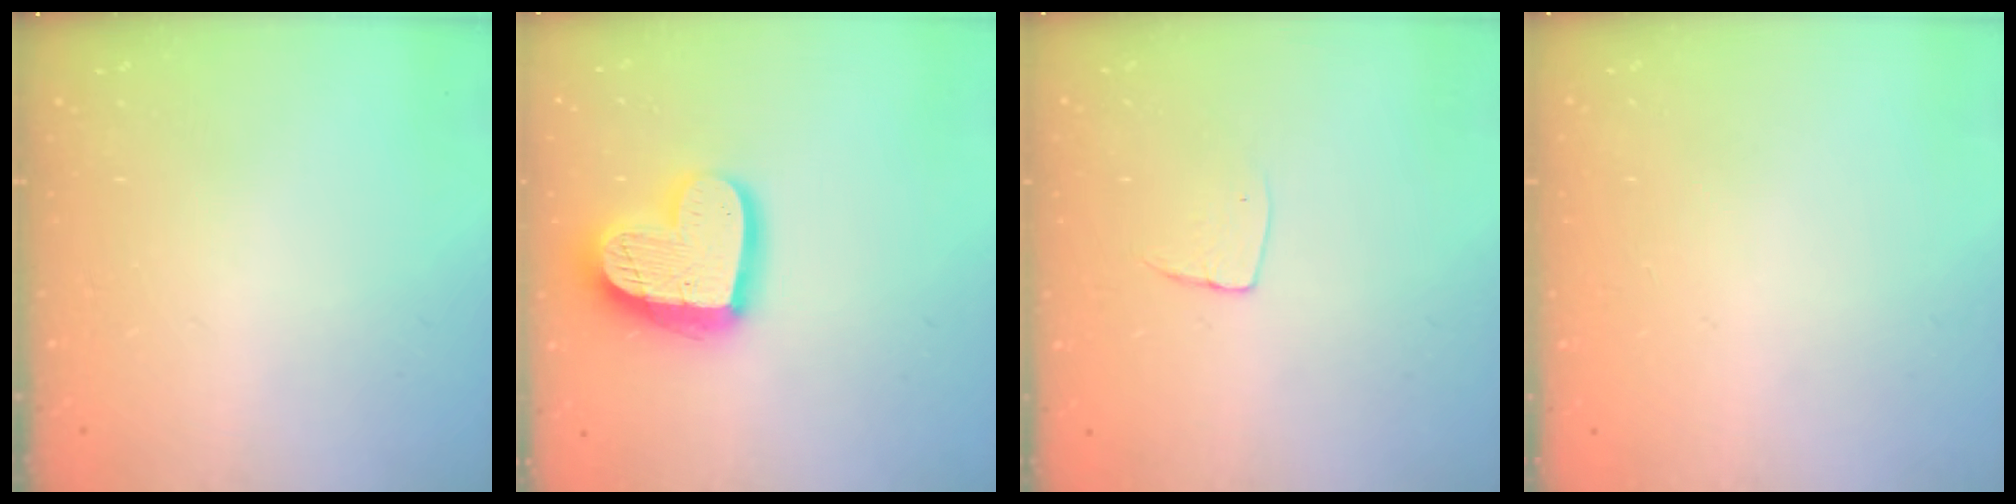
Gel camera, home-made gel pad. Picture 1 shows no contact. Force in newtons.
{"total": 18.9, "press": 18.8, "slide": 1.7}
{"total": 5.0, "press": 5.0, "slide": 0.3}
{"total": 0.0}